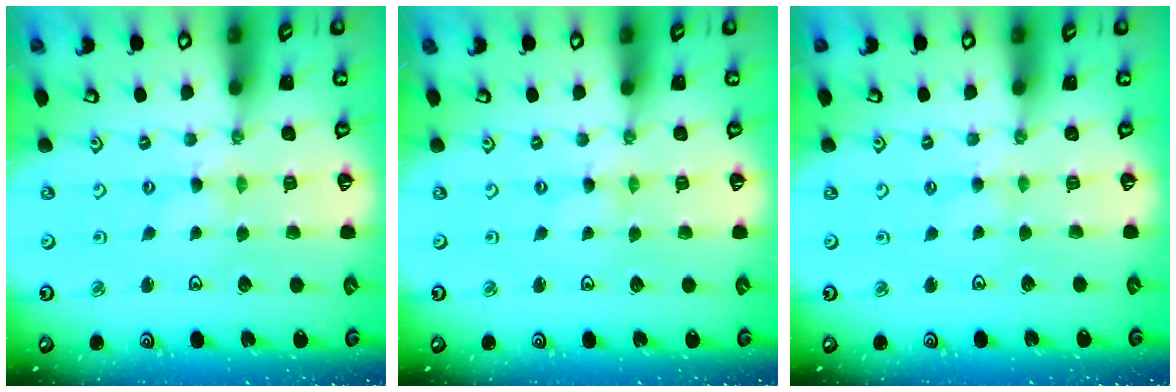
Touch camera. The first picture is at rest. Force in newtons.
{"total": 0.0}
{"total": 2.0, "press": 1.9, "slide": 0.3}